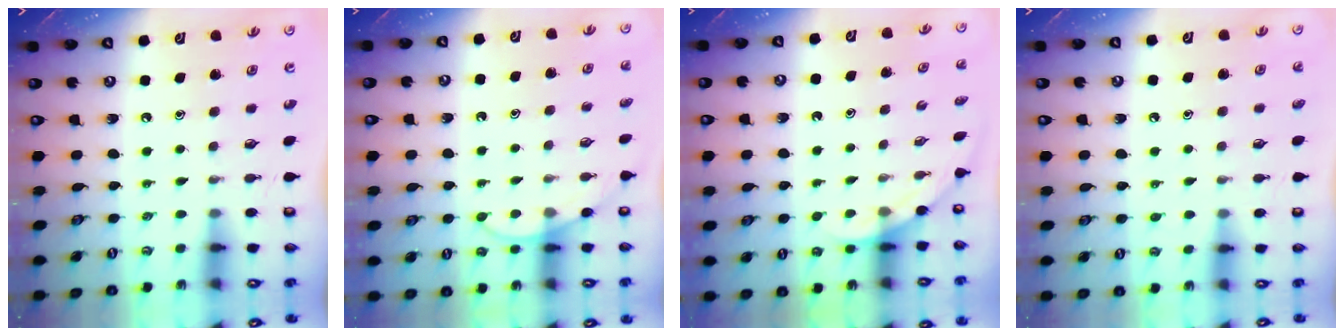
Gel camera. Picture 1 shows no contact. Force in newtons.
{"total": 7.2, "press": 7.1, "slide": 0.7}
{"total": 2.2, "press": 2.2, "slide": 0.0}
{"total": 3.4, "press": 3.4, "slide": 0.4}